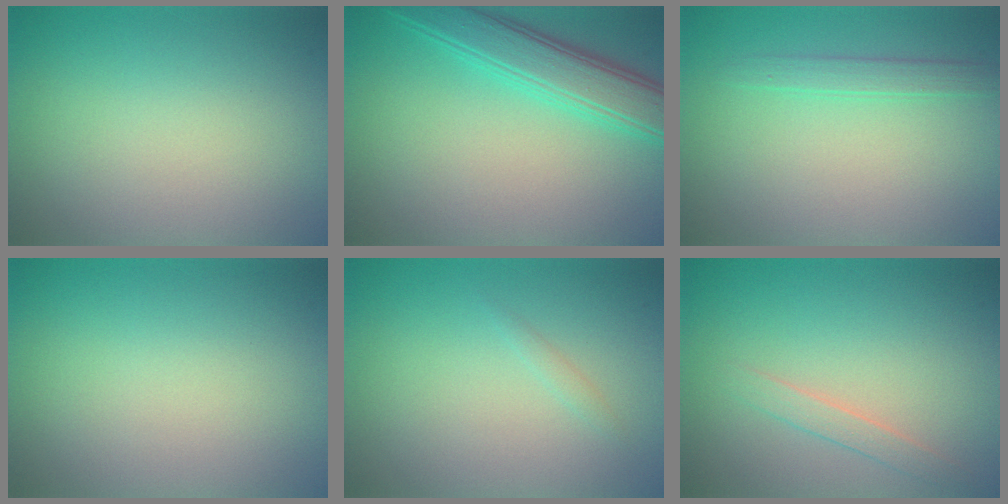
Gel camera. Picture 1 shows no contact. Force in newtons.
{"total": 4.9, "press": 4.8, "slide": 0.3}
{"total": 1.5, "press": 1.5, "slide": 0.2}
{"total": 0.0}
{"total": 0.5, "press": 0.5, "slide": 0.0}
{"total": 1.3, "press": 1.3, "slide": 0.1}